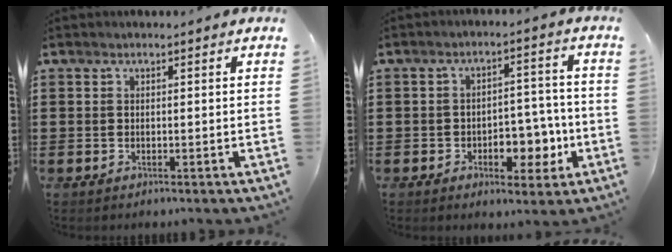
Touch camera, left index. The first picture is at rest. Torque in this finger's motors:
{"motor_torque": [1.07, 0.33, 0.28, 0.06]}